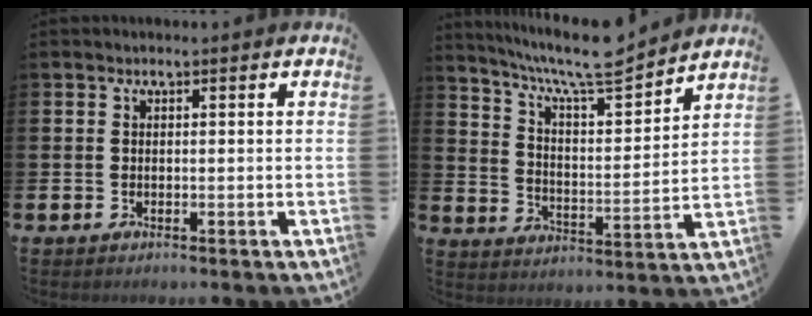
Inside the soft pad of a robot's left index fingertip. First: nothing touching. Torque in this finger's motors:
{"motor_torque": [0.97, -1.17, 0.61, 0.13]}